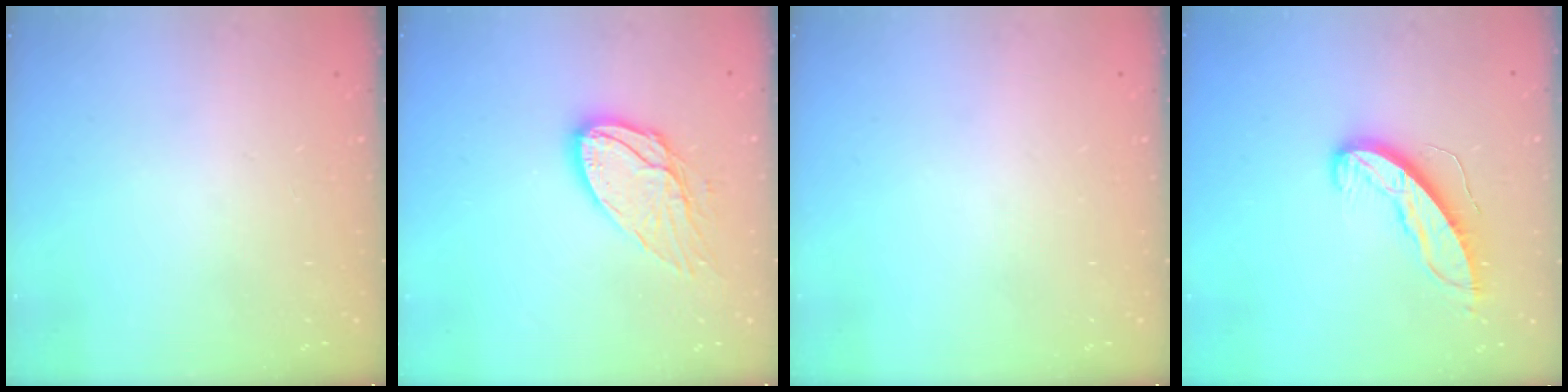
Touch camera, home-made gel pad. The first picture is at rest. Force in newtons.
{"total": 13.6, "press": 13.5, "slide": 1.1}
{"total": 0.0}
{"total": 9.6, "press": 9.6, "slide": 0.5}